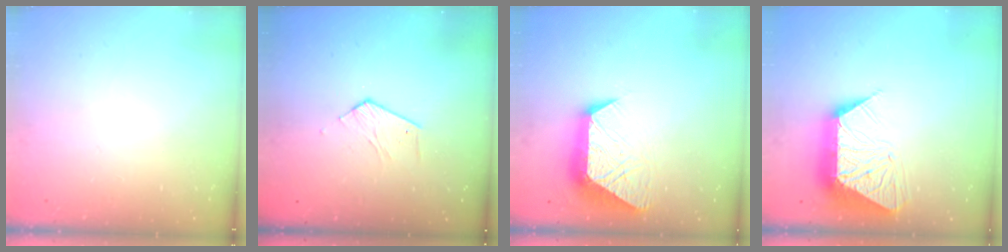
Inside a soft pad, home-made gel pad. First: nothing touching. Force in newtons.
{"total": 3.9, "press": 3.8, "slide": 0.4}
{"total": 12.3, "press": 12.2, "slide": 1.1}
{"total": 14.4, "press": 14.4, "slide": 1.2}